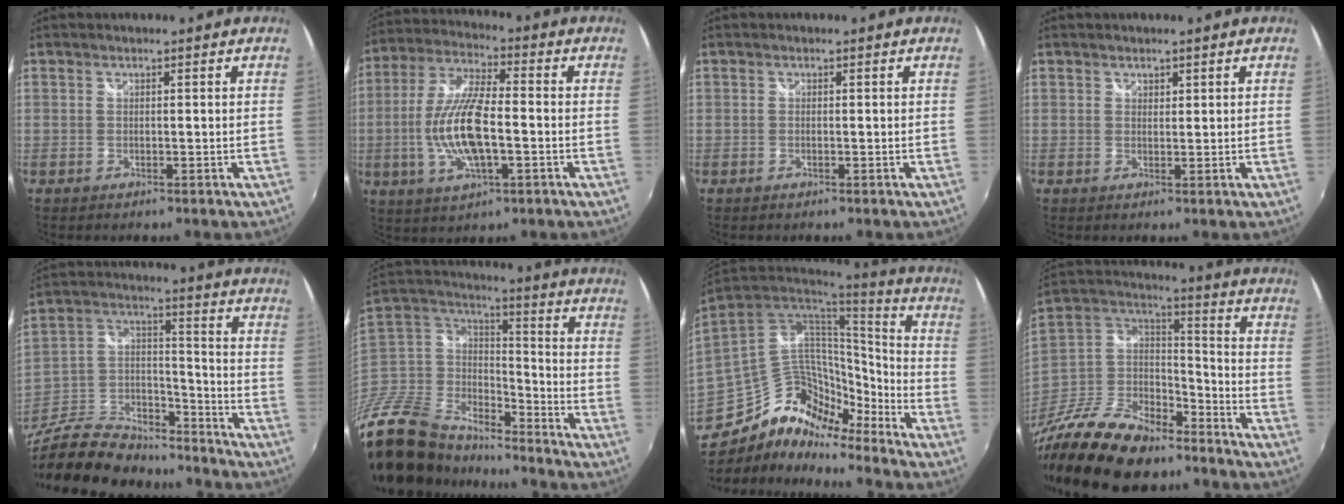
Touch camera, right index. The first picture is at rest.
{"total": 13.5, "force": [-2.5, 4.4, 12.5], "torque": [-0.254, 0.001, -0.043]}
{"total": 0.0}
{"total": 1.0, "force": [0.7, 0.7, 0.1], "torque": [0.001, 0.002, 0.011]}
{"total": 24.0, "force": [-18.4, 10.9, 10.9], "torque": [-0.251, 0.026, -0.295]}
{"total": 23.9, "force": [-17.4, 12.5, 10.5], "torque": [-0.255, 0.012, -0.307]}
{"total": 17.4, "force": [-12.7, 9.7, 6.8], "torque": [-0.157, 0.016, -0.230]}
{"total": 26.8, "force": [-19.2, 12.3, 14.0], "torque": [-0.310, 0.005, -0.322]}